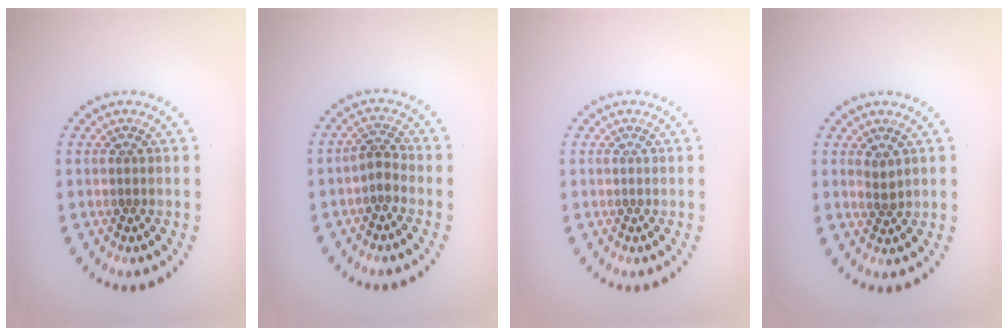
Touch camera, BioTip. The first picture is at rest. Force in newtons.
{"total": 1.6, "press": 1.2, "slide": 1.0}
{"total": 0.0}
{"total": 1.1, "press": 0.9, "slide": 0.7}